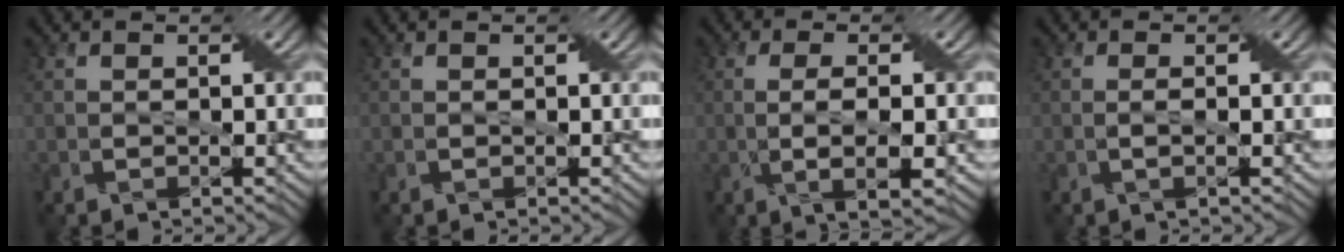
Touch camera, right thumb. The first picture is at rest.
{"total": 0.0}
{"total": 4.7, "force": [-0.7, 1.0, 4.6], "torque": [-0.089, 0.003, -0.010]}
{"total": 1.1, "force": [-0.1, 0.0, 1.0], "torque": [-0.022, 0.004, -0.004]}